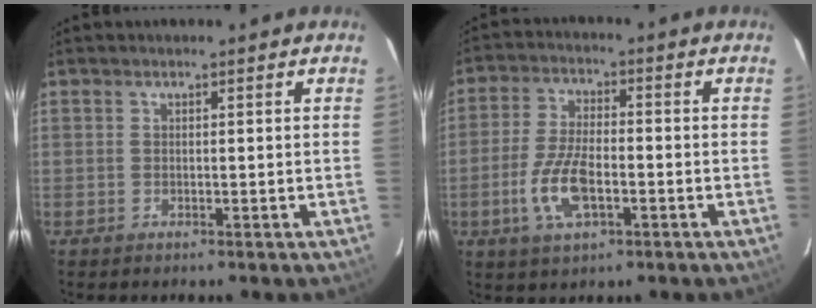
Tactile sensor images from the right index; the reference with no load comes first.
{"total": 9.7, "force": [-3.3, 4.1, 8.2], "torque": [-0.174, -0.003, -0.061]}